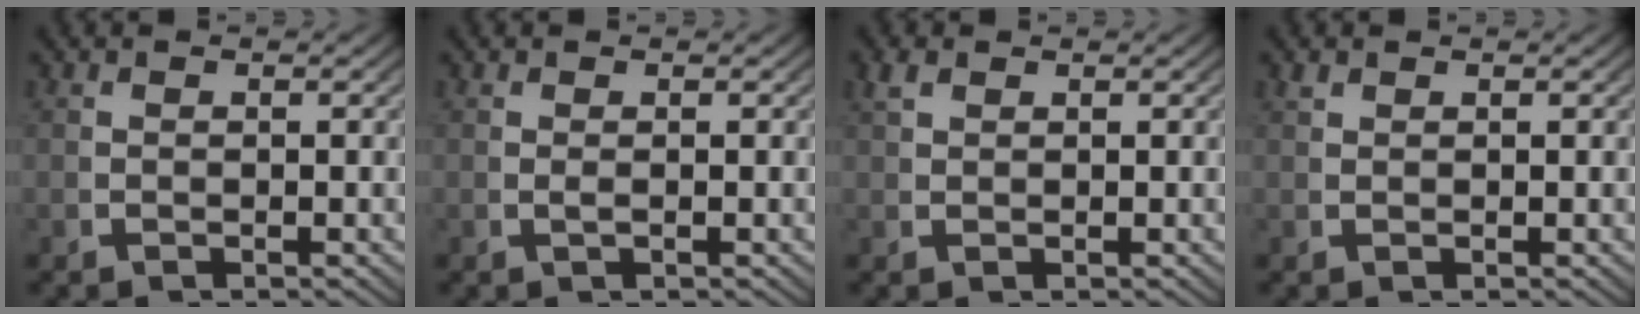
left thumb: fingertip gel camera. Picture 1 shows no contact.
{"total": 0.5, "force": [0.1, 0.1, 0.5], "torque": [-0.019, -0.003, 0.005]}
{"total": 1.2, "force": [1.1, 0.3, 0.4], "torque": [-0.011, 0.000, 0.027]}
{"total": 0.8, "force": [0.8, 0.0, 0.1], "torque": [-0.005, -0.002, 0.023]}